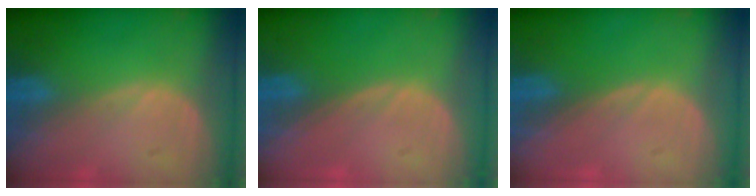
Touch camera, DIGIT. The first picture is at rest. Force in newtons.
{"total": 0.0}
{"total": 0.0}